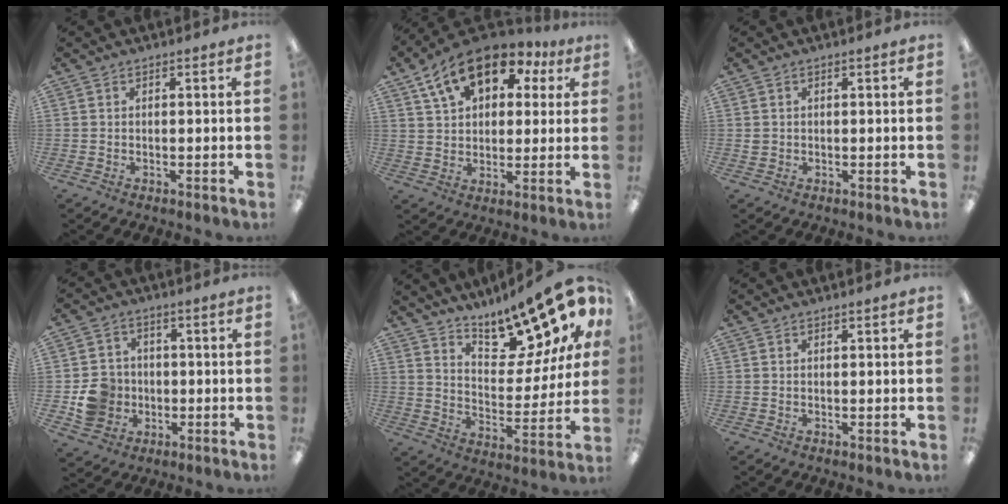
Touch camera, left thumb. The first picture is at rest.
{"total": 14.7, "force": [8.5, 8.9, 8.1], "torque": [-0.138, -0.027, 0.152]}
{"total": 1.0, "force": [0.1, 0.9, 0.3], "torque": [-0.007, 0.005, 0.002]}
{"total": 8.7, "force": [-1.8, 8.1, 2.7], "torque": [-0.061, 0.017, -0.025]}
{"total": 18.5, "force": [14.9, 5.7, 9.5], "torque": [-0.139, -0.107, 0.249]}
{"total": 0.0}